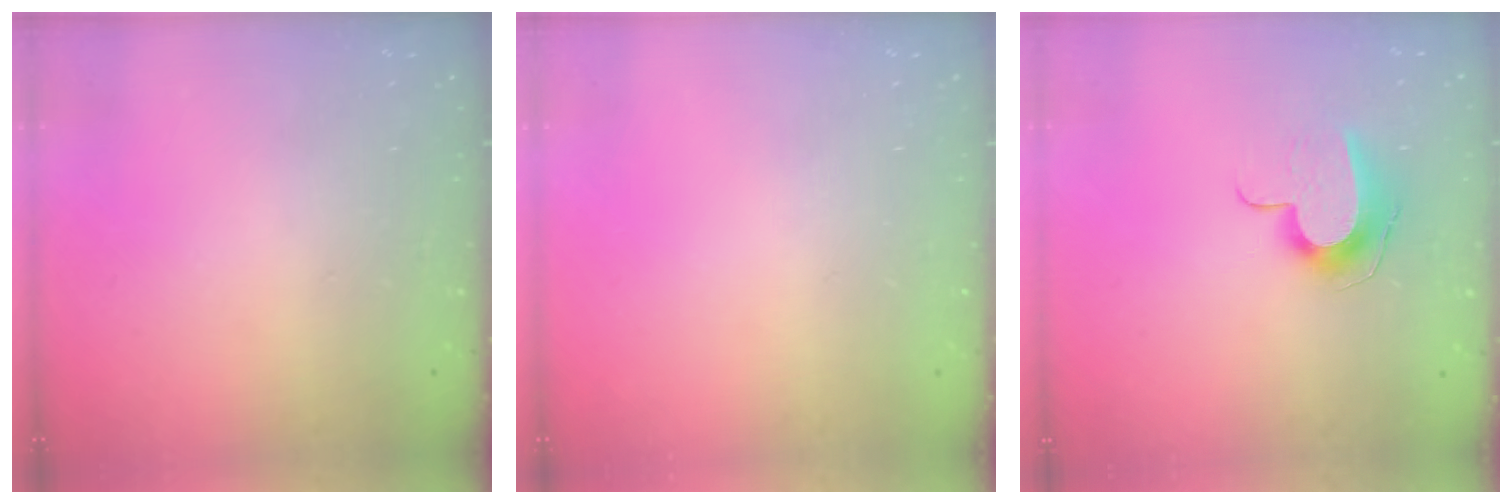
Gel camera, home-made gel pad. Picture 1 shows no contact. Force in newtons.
{"total": 0.0}
{"total": 10.1, "press": 10.1, "slide": 0.5}